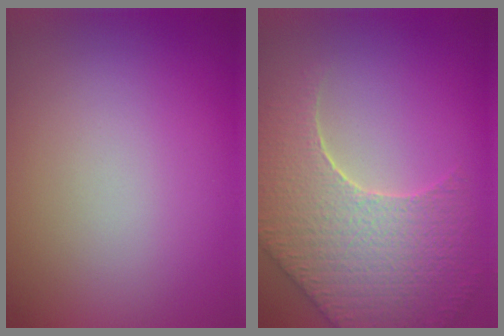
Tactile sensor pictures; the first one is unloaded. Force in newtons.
{"total": 8.3, "press": 6.1, "slide": 5.6}